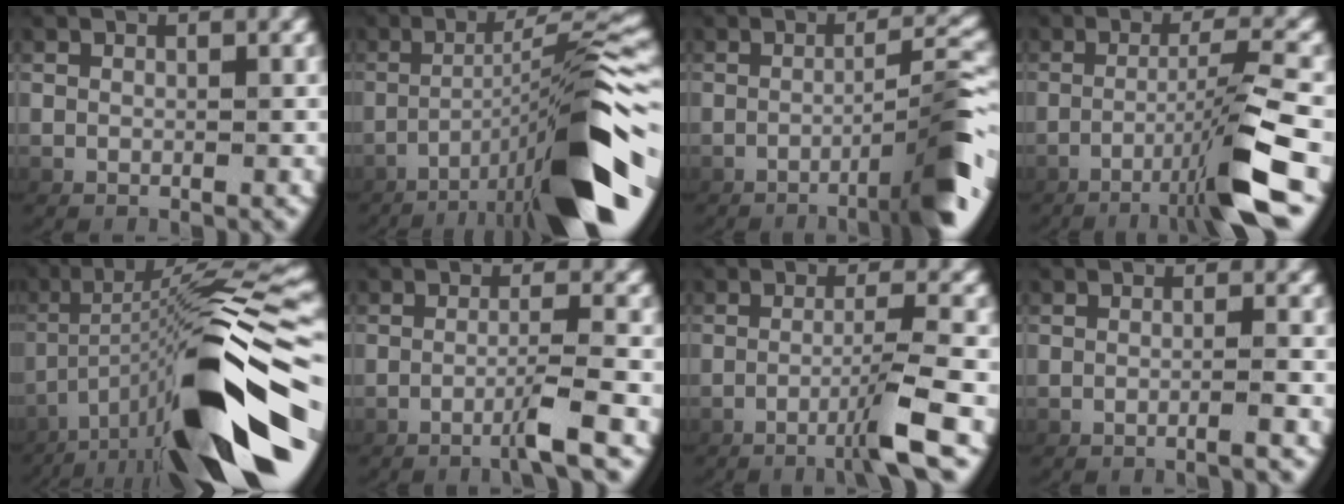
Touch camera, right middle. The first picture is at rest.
{"total": 11.1, "force": [-4.3, 1.0, 10.2], "torque": [-0.142, 0.014, -0.058]}
{"total": 6.2, "force": [-2.6, 0.4, 5.6], "torque": [-0.073, 0.015, -0.042]}
{"total": 5.9, "force": [-2.0, -0.2, 5.5], "torque": [-0.089, 0.005, -0.028]}
{"total": 15.5, "force": [-3.8, 4.9, 14.2], "torque": [-0.246, -0.005, -0.035]}
{"total": 2.8, "force": [-1.3, -0.4, 2.5], "torque": [-0.041, 0.006, -0.024]}
{"total": 3.8, "force": [-1.5, -0.4, 3.5], "torque": [-0.056, 0.006, -0.024]}
{"total": 1.4, "force": [-0.9, -0.4, 1.0], "torque": [-0.017, 0.004, -0.017]}